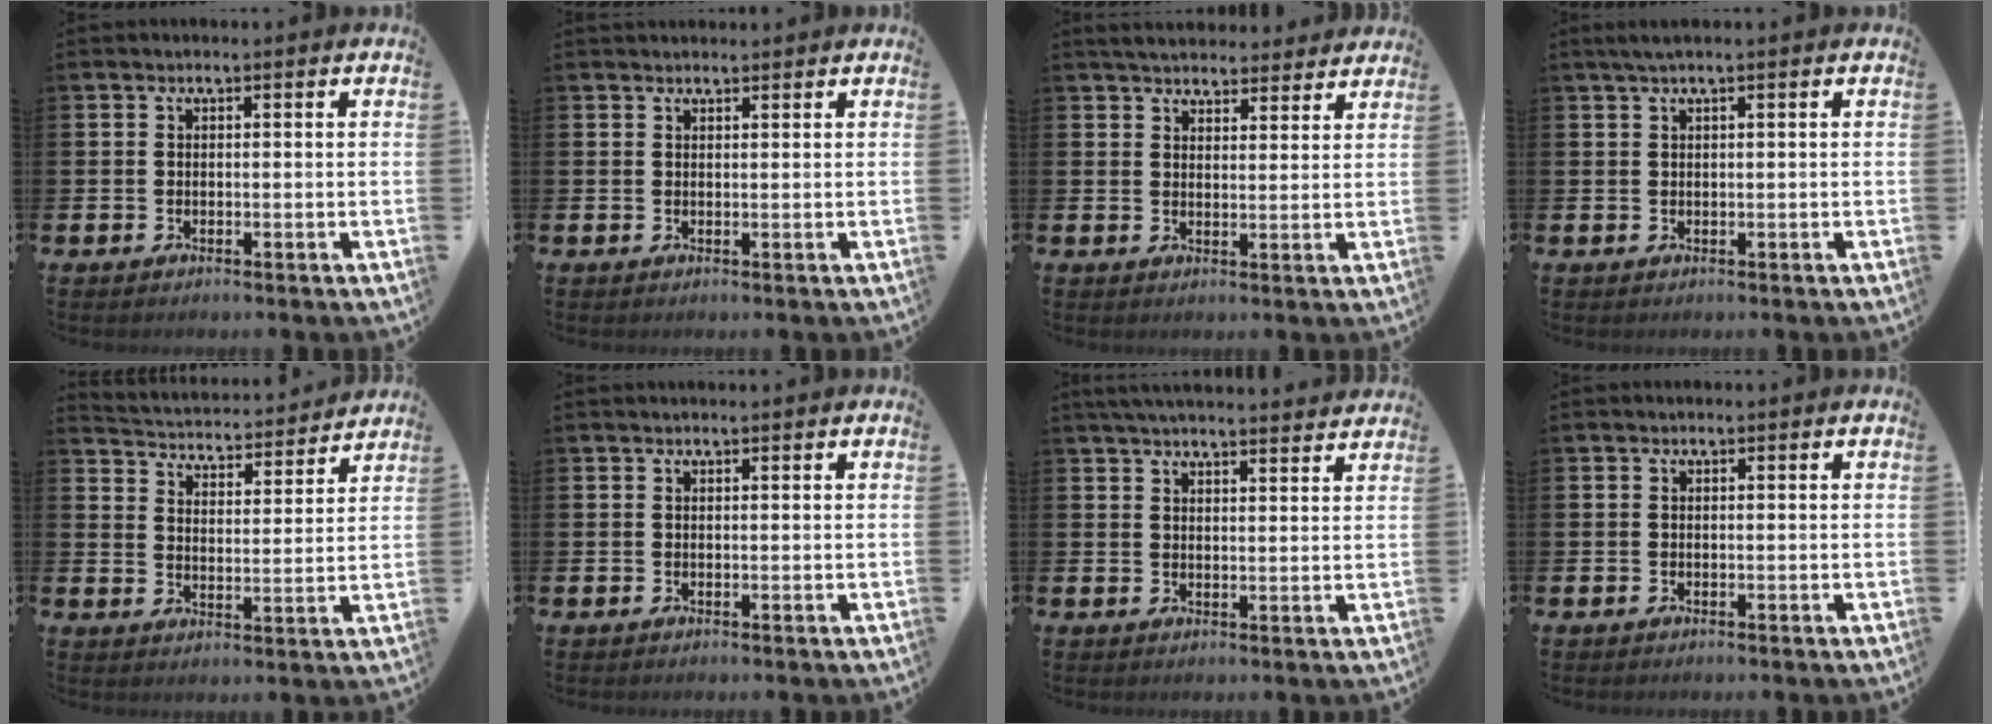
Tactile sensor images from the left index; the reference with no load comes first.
{"total": 1.1, "force": [1.0, 0.3, 0.0], "torque": [0.010, -0.001, 0.017]}
{"total": 4.1, "force": [4.0, 0.9, 0.3], "torque": [-0.013, -0.021, 0.072]}
{"total": 2.2, "force": [1.3, -0.2, 1.8], "torque": [-0.041, 0.004, 0.024]}
{"total": 4.0, "force": [4.0, 0.8, 0.0], "torque": [-0.025, -0.037, 0.064]}
{"total": 0.0}
{"total": 4.2, "force": [4.1, 0.0, 0.8], "torque": [-0.022, -0.020, 0.075]}
{"total": 0.0}